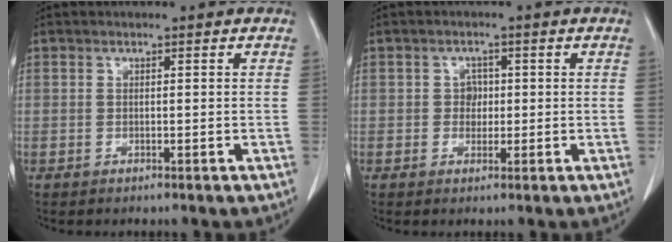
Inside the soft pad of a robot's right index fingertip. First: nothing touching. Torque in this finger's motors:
{"motor_torque": [0.09, -0.03, 0.02, 0.01]}